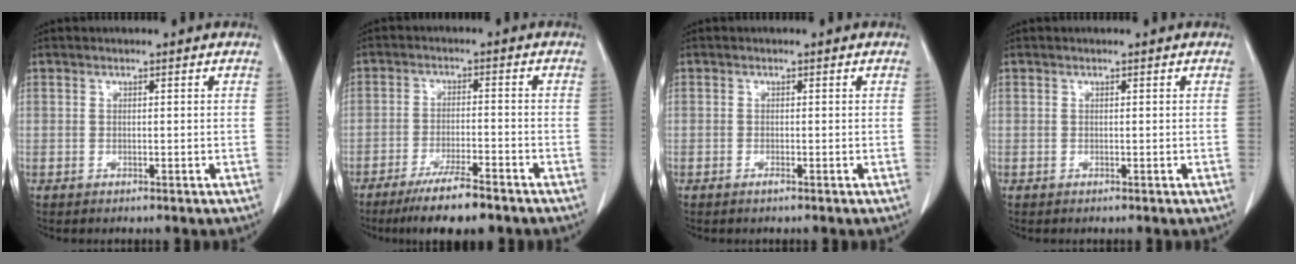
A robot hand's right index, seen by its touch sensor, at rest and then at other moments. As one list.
[{"total": 8.2, "force": [-6.3, 1.0, 5.2], "torque": [-0.088, -0.018, -0.103]}, {"total": 0.6, "force": [-0.4, 0.0, 0.4], "torque": [-0.008, 0.000, -0.007]}, {"total": 0.0}]